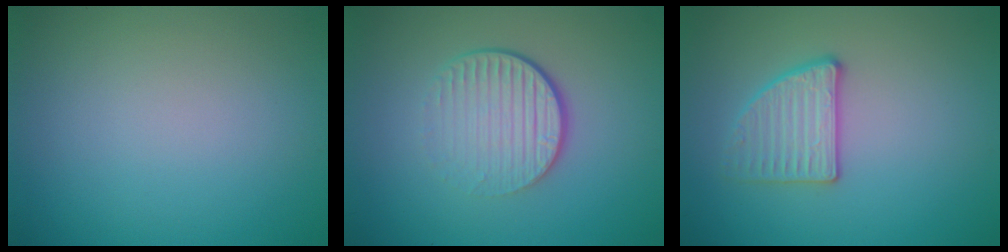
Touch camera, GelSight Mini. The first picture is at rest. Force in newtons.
{"total": 4.6, "press": 2.8, "slide": 3.6}
{"total": 2.8, "press": 2.7, "slide": 0.6}